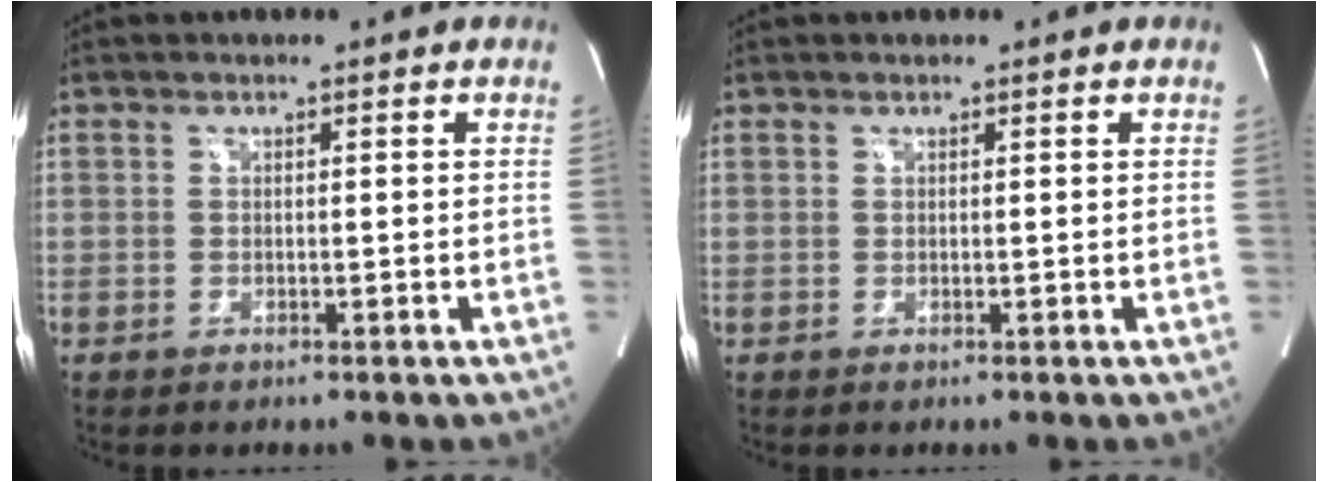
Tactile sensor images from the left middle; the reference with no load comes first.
{"total": 0.0}